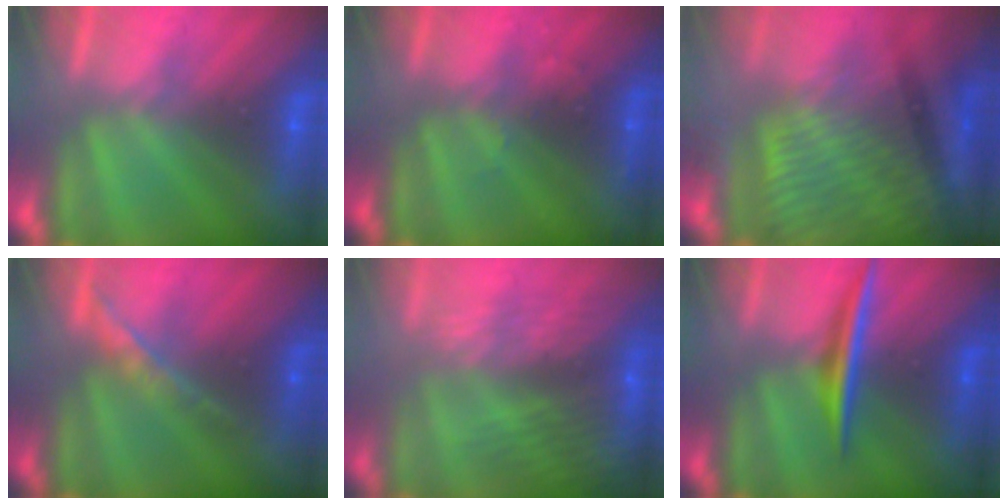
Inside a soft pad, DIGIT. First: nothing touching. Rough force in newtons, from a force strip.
{"total": 3.0}
{"total": 3.4}
{"total": 1.4}
{"total": 6.8}
{"total": 1.7}